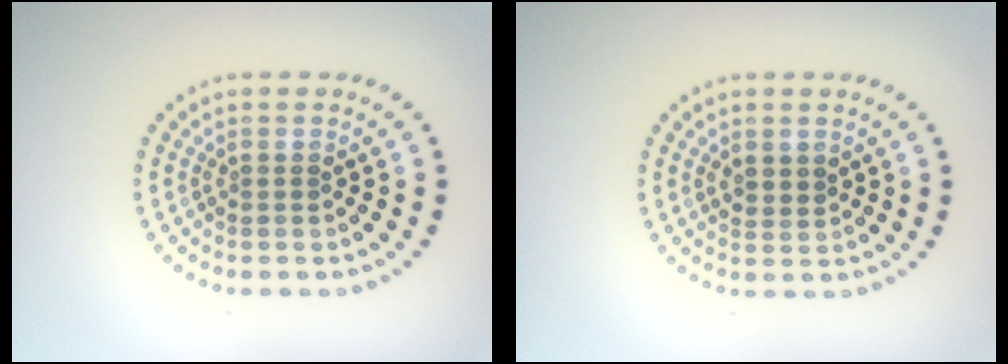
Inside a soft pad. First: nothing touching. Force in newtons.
{"total": 1.5, "press": 1.4, "slide": 0.7}